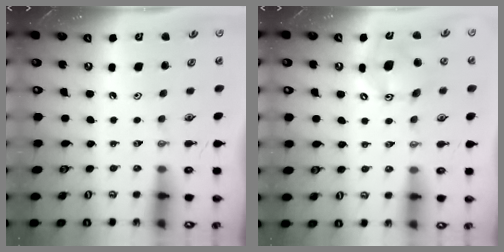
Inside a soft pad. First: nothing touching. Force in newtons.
{"total": 11.7, "press": 11.7, "slide": 0.7}